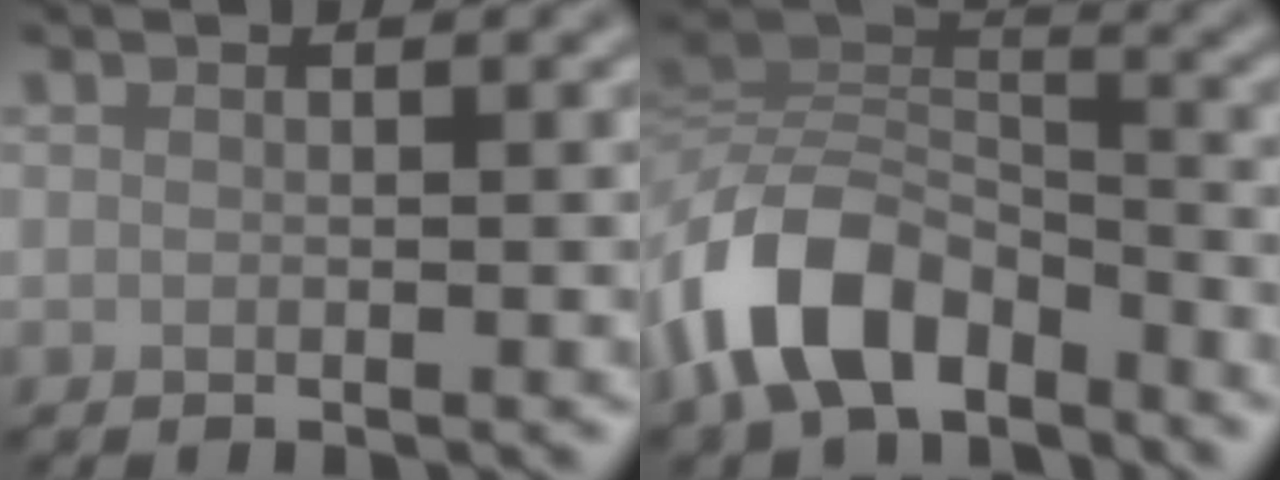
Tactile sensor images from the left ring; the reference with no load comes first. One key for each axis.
{"total": 9.1, "fx": -5.6, "fy": 5.0, "fz": 5.1, "tx": -0.094, "ty": 0.003, "tz": -0.119}